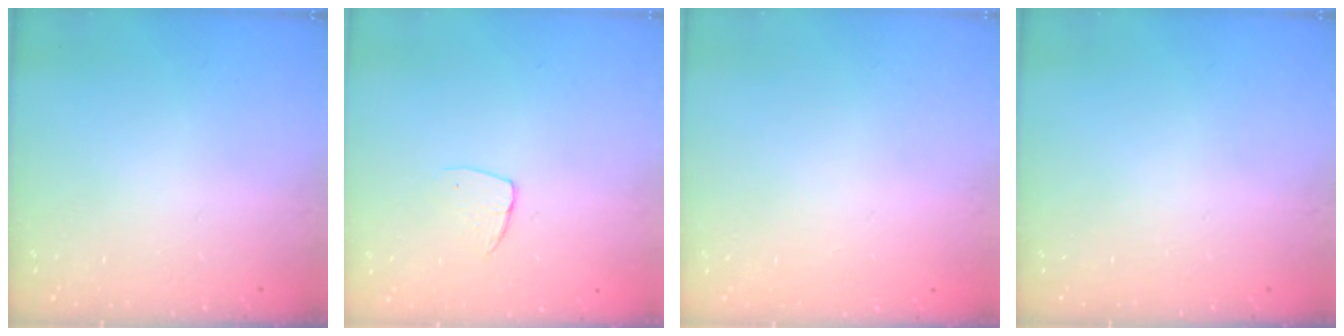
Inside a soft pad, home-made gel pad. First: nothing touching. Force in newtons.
{"total": 5.6, "press": 5.5, "slide": 0.5}
{"total": 0.0}
{"total": 0.0}